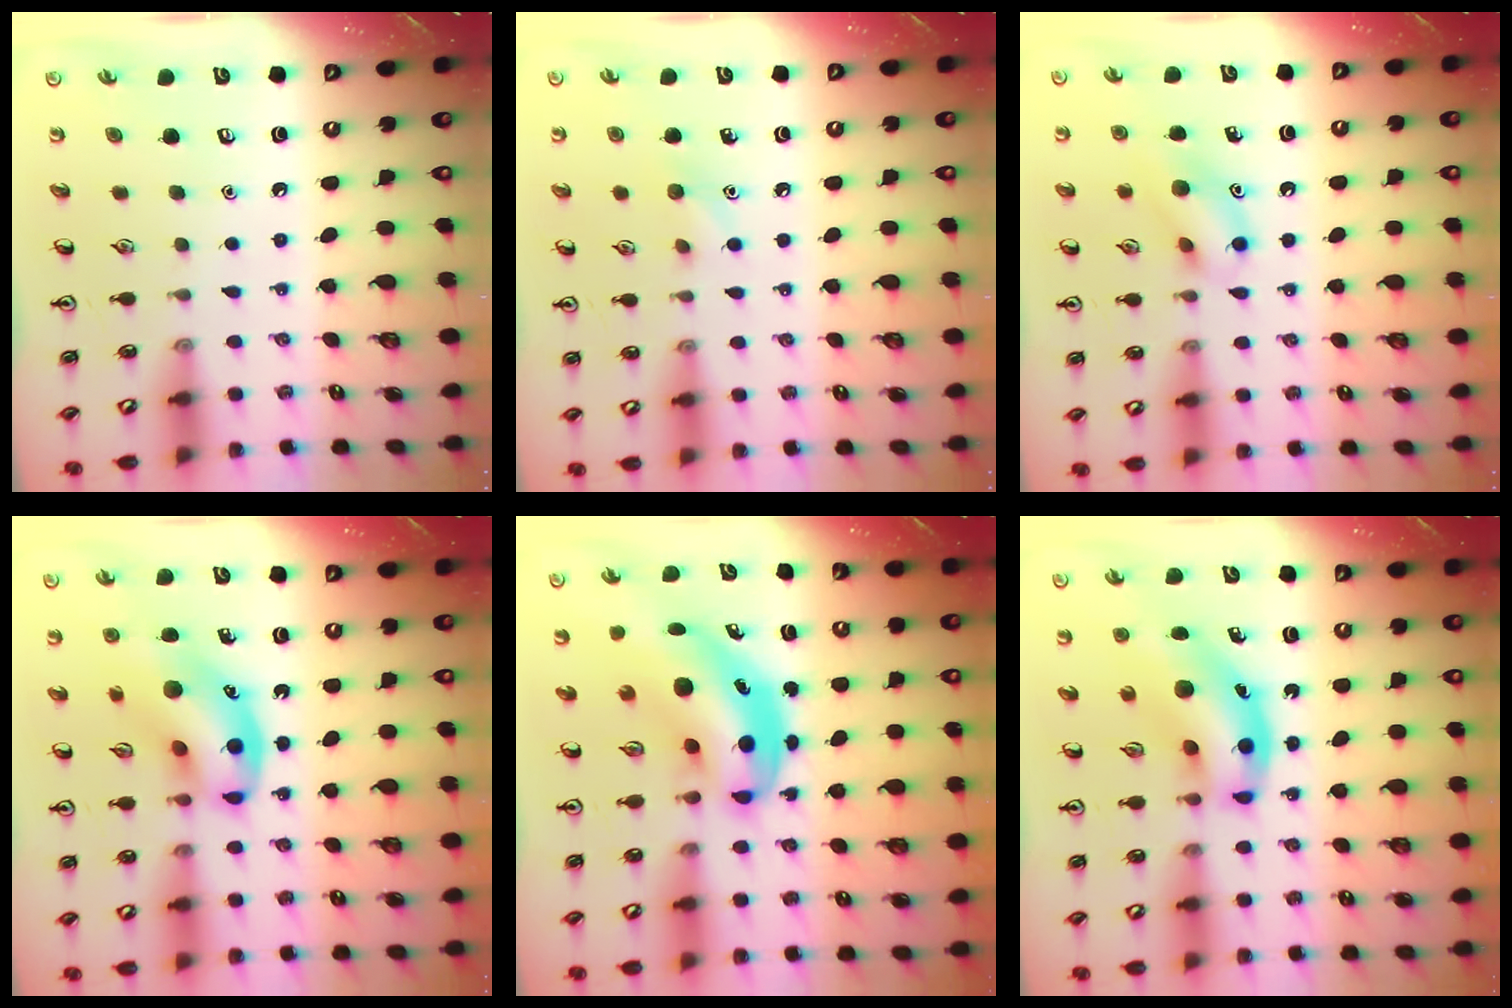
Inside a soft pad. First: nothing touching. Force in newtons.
{"total": 6.2, "press": 6.0, "slide": 1.6}
{"total": 10.1, "press": 10.0, "slide": 1.2}
{"total": 14.5, "press": 14.1, "slide": 3.5}
{"total": 8.1, "press": 7.8, "slide": 2.0}
{"total": 12.8, "press": 12.4, "slide": 3.5}